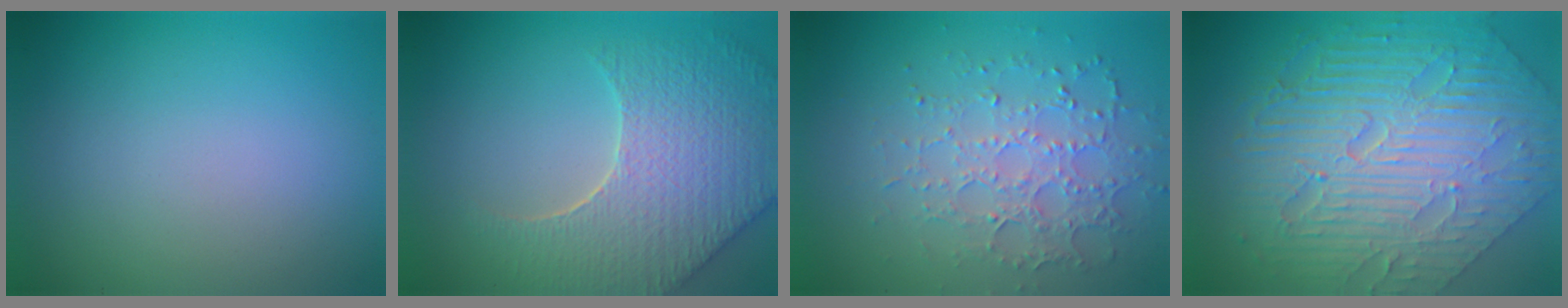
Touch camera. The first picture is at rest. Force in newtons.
{"total": 8.0, "press": 5.9, "slide": 5.4}
{"total": 3.4, "press": 3.2, "slide": 1.3}
{"total": 11.2, "press": 7.3, "slide": 8.4}